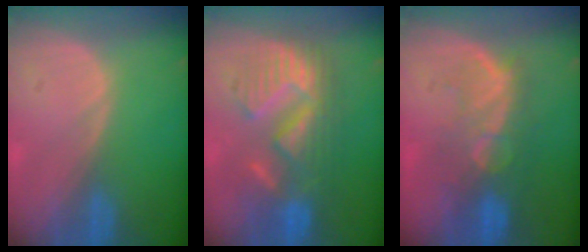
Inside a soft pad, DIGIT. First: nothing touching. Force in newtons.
{"total": 10.1, "press": 10.0, "slide": 0.6}
{"total": 9.9, "press": 8.4, "slide": 5.1}